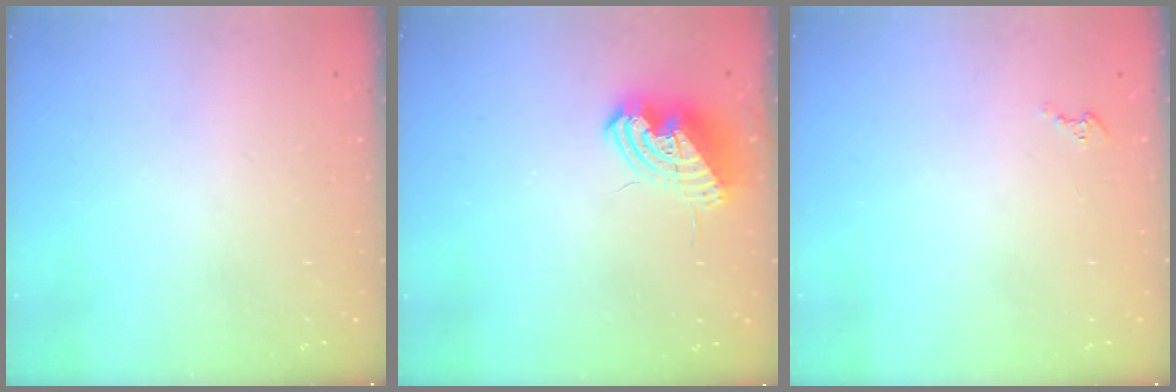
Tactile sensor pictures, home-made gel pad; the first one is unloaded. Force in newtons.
{"total": 9.2, "press": 9.2, "slide": 1.1}
{"total": 1.6, "press": 1.6, "slide": 0.2}